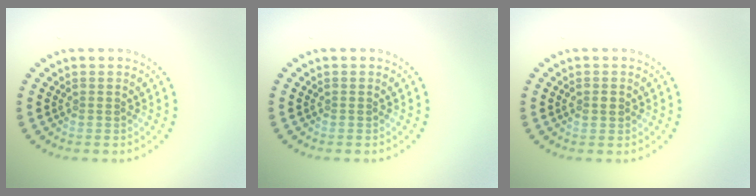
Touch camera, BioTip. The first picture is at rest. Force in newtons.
{"total": 0.0}
{"total": 1.5, "press": 1.5, "slide": 0.2}